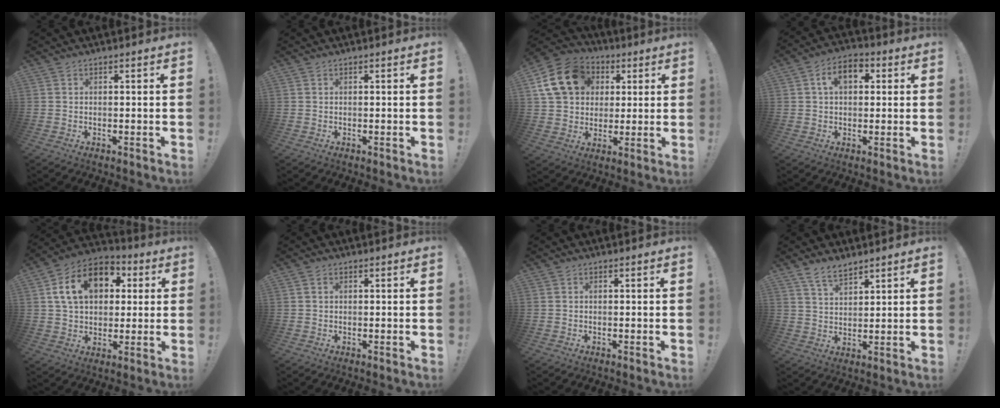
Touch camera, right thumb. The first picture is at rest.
{"total": 0.0}
{"total": 17.2, "force": [5.8, 13.6, 8.7], "torque": [-0.127, -0.011, 0.120]}
{"total": 8.6, "force": [2.4, 5.5, 6.2], "torque": [-0.096, 0.013, 0.042]}
{"total": 16.9, "force": [5.2, 12.1, 10.6], "torque": [-0.163, 0.002, 0.099]}
{"total": 0.9, "force": [0.5, 0.6, 0.4], "torque": [-0.009, 0.003, 0.009]}
{"total": 0.0}
{"total": 6.4, "force": [5.3, 2.4, 2.8], "torque": [-0.054, -0.030, 0.099]}